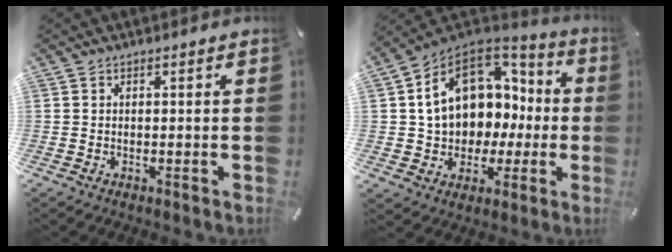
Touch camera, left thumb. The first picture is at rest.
{"total": 15.9, "force": [4.1, 12.5, 9.0], "torque": [-0.170, -0.021, 0.077]}